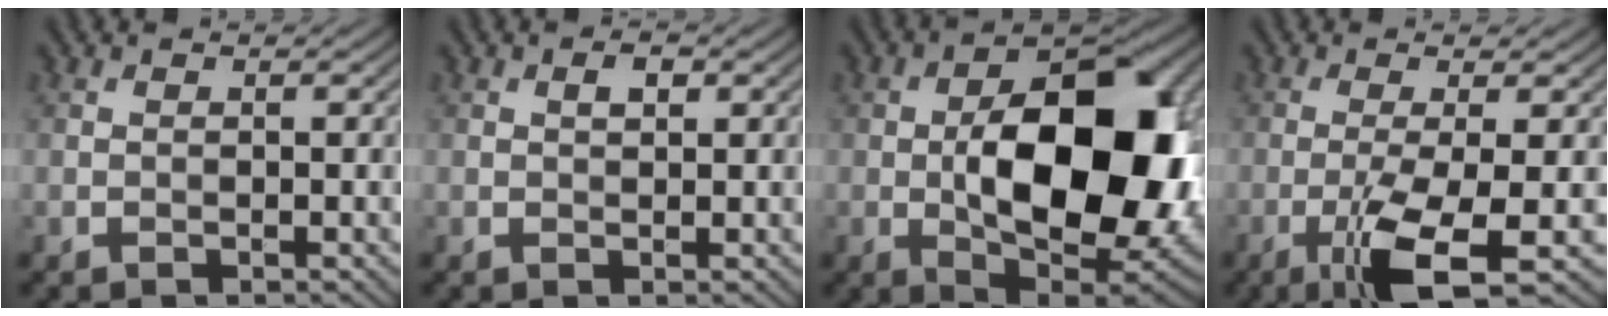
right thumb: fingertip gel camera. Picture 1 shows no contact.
{"total": 1.4, "force": [0.5, 0.7, 1.1], "torque": [-0.018, 0.000, 0.007]}
{"total": 16.9, "force": [-1.1, 9.4, 14.0], "torque": [-0.196, -0.007, -0.013]}
{"total": 6.8, "force": [-2.6, 1.0, 6.3], "torque": [-0.116, 0.004, -0.053]}